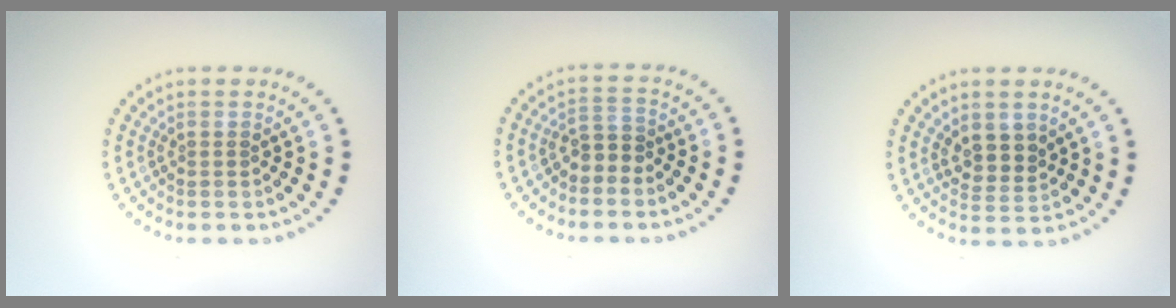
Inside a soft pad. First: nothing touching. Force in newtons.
{"total": 1.8, "press": 1.6, "slide": 0.9}
{"total": 2.5, "press": 2.3, "slide": 1.0}